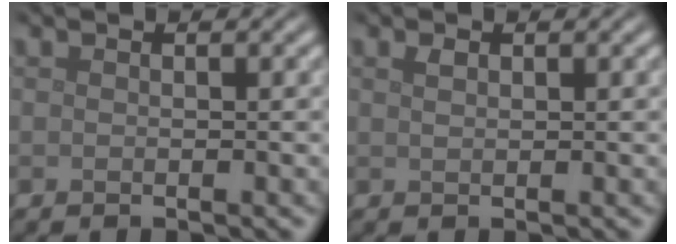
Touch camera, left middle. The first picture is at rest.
{"total": 0.8, "force": [0.4, 0.4, 0.5], "torque": [-0.012, 0.000, 0.010]}